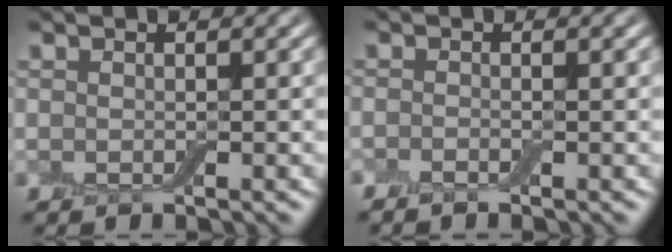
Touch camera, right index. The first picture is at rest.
{"total": 0.7, "force": [-0.6, 0.2, 0.4], "torque": [-0.008, -0.001, -0.013]}